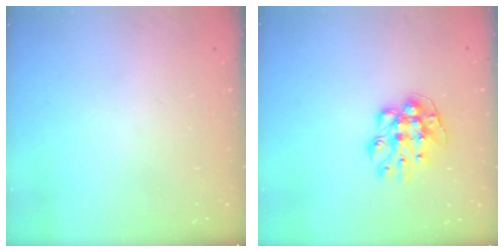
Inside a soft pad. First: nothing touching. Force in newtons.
{"total": 9.6, "press": 9.6, "slide": 0.4}